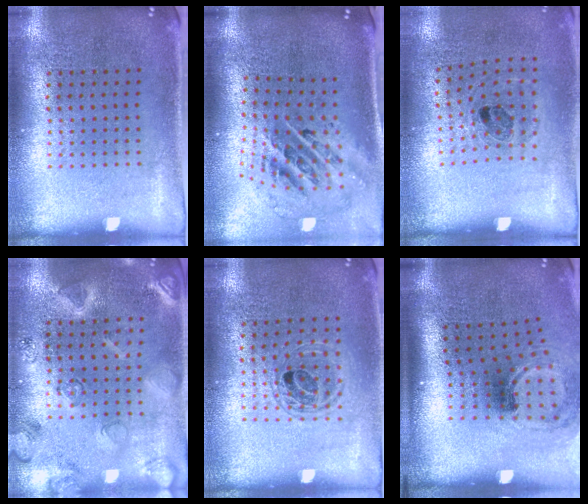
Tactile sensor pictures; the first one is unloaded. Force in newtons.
{"total": 2.5, "press": 1.8, "slide": 1.8}
{"total": 1.0, "press": 0.9, "slide": 0.6}
{"total": 2.5, "press": 2.5, "slide": 0.1}
{"total": 1.2, "press": 1.1, "slide": 0.5}
{"total": 1.8, "press": 1.1, "slide": 1.4}